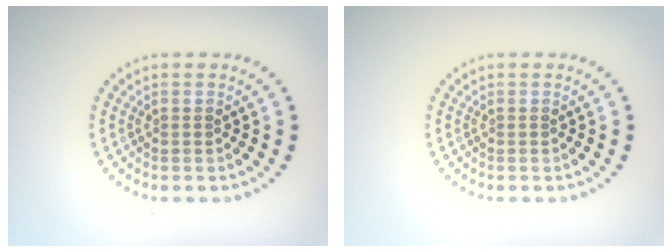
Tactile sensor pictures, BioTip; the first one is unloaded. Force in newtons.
{"total": 0.0}